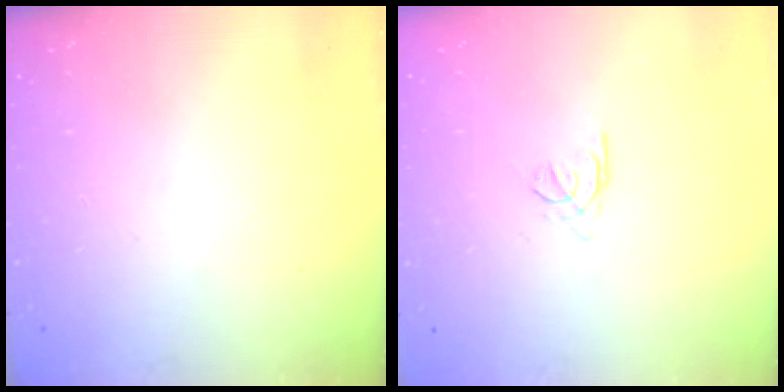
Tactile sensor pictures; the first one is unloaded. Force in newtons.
{"total": 1.4, "press": 1.3, "slide": 0.3}